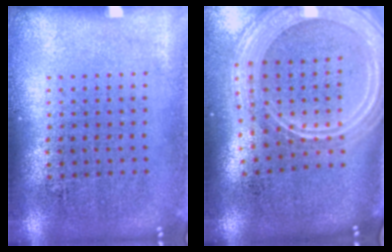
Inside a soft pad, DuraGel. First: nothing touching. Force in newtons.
{"total": 3.2, "press": 2.6, "slide": 1.8}